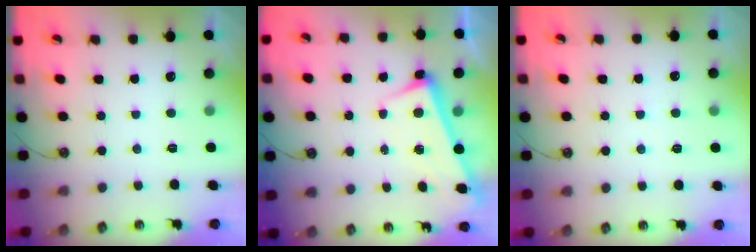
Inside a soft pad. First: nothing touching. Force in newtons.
{"total": 2.7, "press": 2.6, "slide": 0.7}
{"total": 5.2, "press": 5.2, "slide": 0.2}